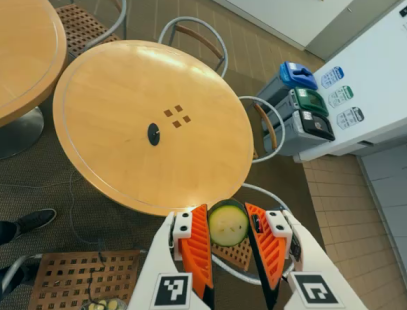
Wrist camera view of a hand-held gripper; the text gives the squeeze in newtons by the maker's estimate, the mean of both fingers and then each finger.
{"total": 9.6, "left": 9.4, "right": 9.9}